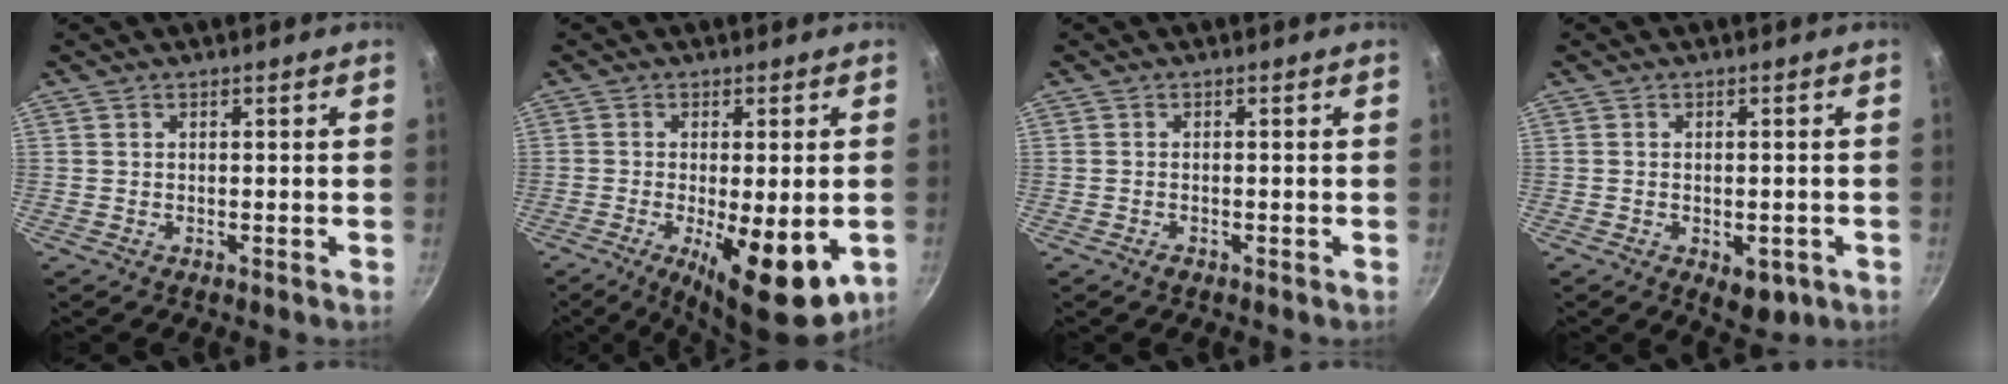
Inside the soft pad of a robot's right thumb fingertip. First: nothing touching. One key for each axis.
{"total": 13.8, "fx": -4.0, "fy": 4.7, "fz": 12.3, "tx": -0.178, "ty": -0.009, "tz": -0.050}
{"total": 0.9, "fx": -0.6, "fy": 0.5, "fz": 0.5, "tx": -0.014, "ty": 0.003, "tz": -0.011}
{"total": 5.2, "fx": -1.9, "fy": 3.1, "fz": 3.8, "tx": -0.027, "ty": 0.008, "tz": -0.017}